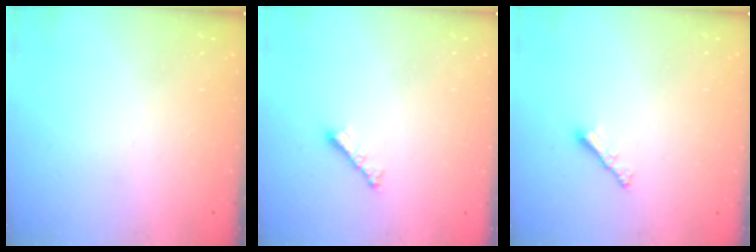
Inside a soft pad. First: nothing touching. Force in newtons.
{"total": 2.8, "press": 2.7, "slide": 0.6}
{"total": 2.2, "press": 2.1, "slide": 0.6}